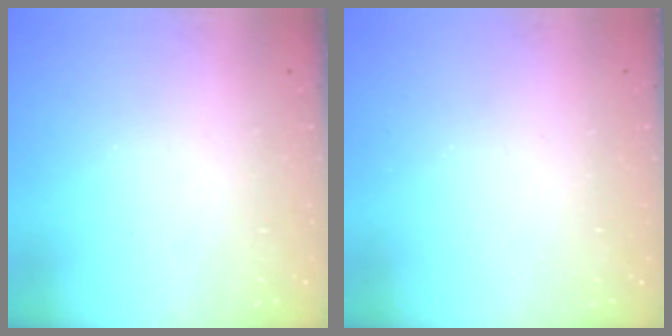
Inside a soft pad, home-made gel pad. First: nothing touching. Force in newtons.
{"total": 0.0}